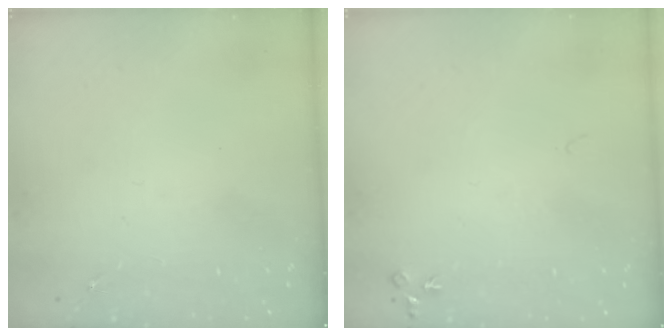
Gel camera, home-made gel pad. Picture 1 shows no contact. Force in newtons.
{"total": 5.2, "press": 5.2, "slide": 0.7}